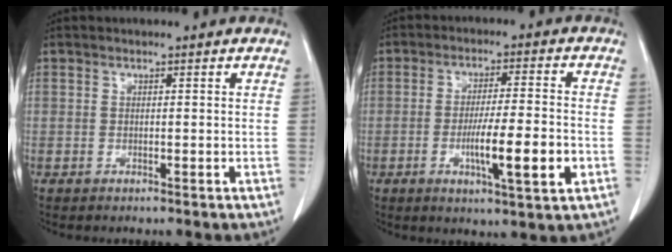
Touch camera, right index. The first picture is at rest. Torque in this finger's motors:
{"motor_torque": [1.38, -0.76, 0.73, 0.19]}